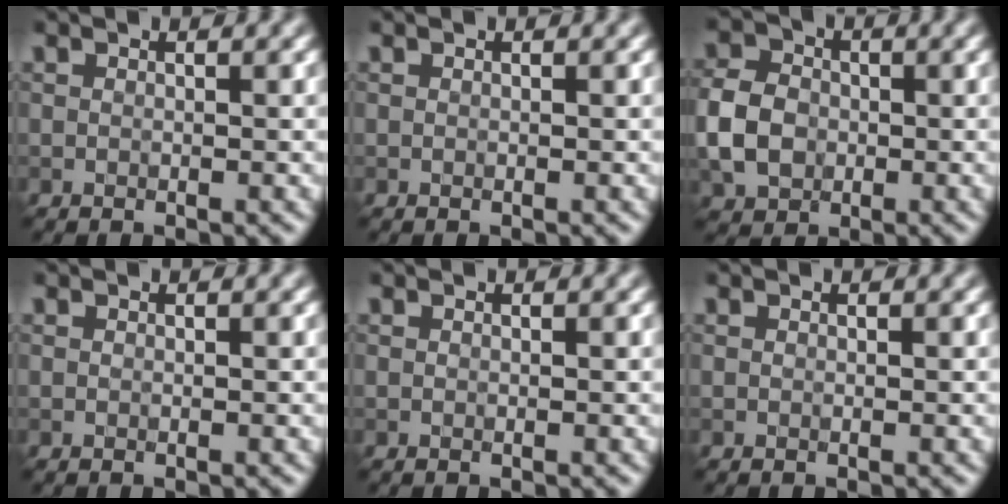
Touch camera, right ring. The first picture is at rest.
{"total": 0.0}
{"total": 5.1, "force": [-0.9, 4.1, 2.9], "torque": [-0.067, 0.004, -0.027]}
{"total": 0.0}
{"total": 0.0}
{"total": 0.0}